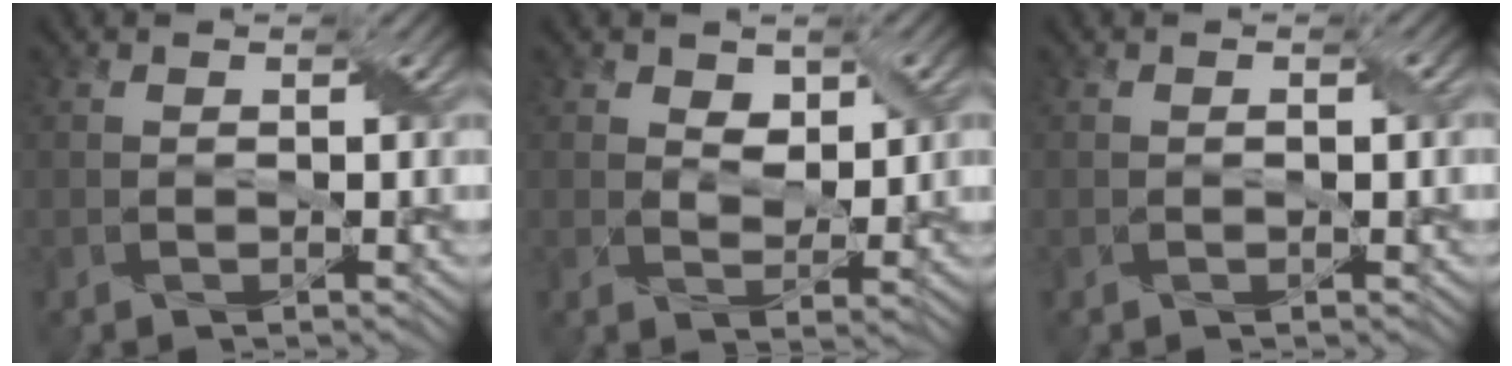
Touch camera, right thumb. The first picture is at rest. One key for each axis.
{"total": 3.9, "fx": 1.8, "fy": 2.4, "fz": 2.5, "tx": -0.055, "ty": -0.003, "tz": 0.029}
{"total": 1.0, "fx": 0.0, "fy": 0.4, "fz": 0.9, "tx": -0.013, "ty": -0.001, "tz": 0.001}